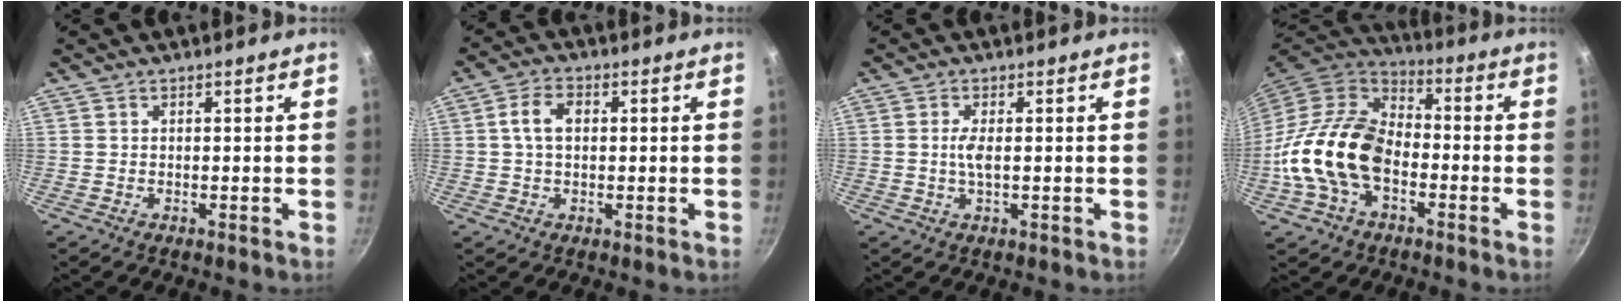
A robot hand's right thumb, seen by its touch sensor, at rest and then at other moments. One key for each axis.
{"total": 5.2, "fx": 0.6, "fy": 3.4, "fz": 3.9, "tx": -0.065, "ty": 0.011, "tz": 0.007}
{"total": 2.5, "fx": 0.0, "fy": 0.6, "fz": 2.5, "tx": -0.059, "ty": 0.000, "tz": 0.000}
{"total": 18.9, "fx": -4.2, "fy": 12.5, "fz": 13.5, "tx": -0.231, "ty": 0.036, "tz": -0.095}